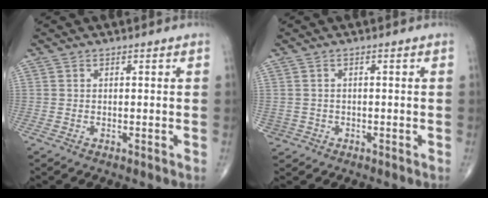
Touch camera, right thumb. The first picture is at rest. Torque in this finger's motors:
{"motor_torque": [0.22, -0.04, -0.09, -0.16, -0.03]}